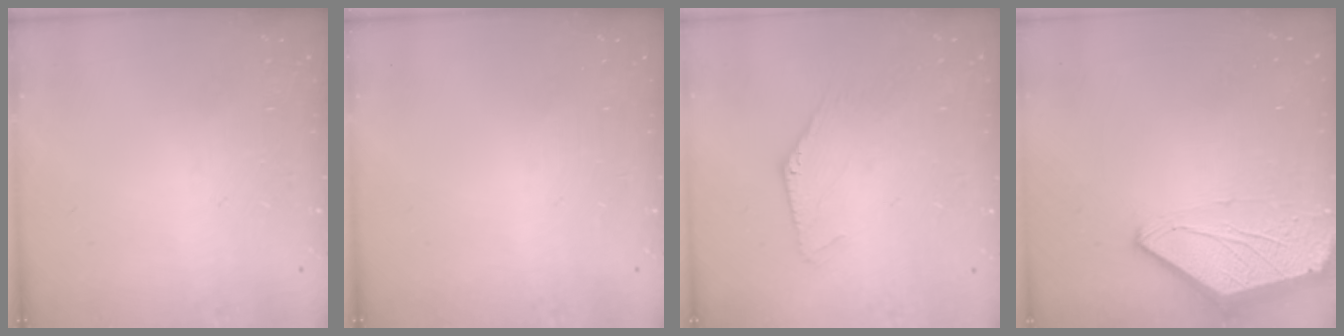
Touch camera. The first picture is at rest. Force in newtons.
{"total": 0.0}
{"total": 0.0}
{"total": 0.0}